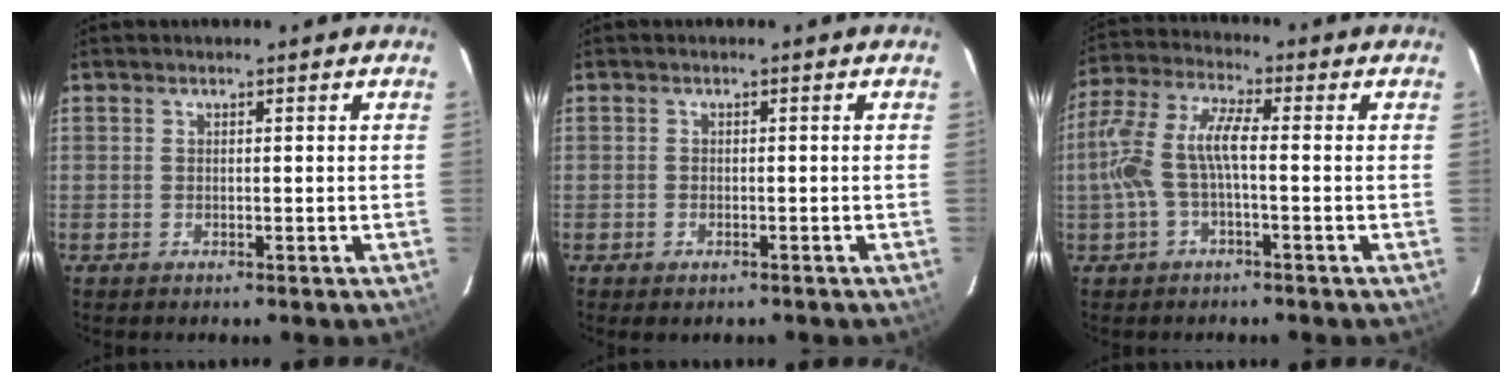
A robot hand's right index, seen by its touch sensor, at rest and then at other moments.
{"total": 1.3, "force": [-0.8, 1.0, 0.5], "torque": [-0.008, 0.000, -0.011]}
{"total": 9.2, "force": [-1.6, 2.6, 8.6], "torque": [-0.192, 0.010, -0.030]}